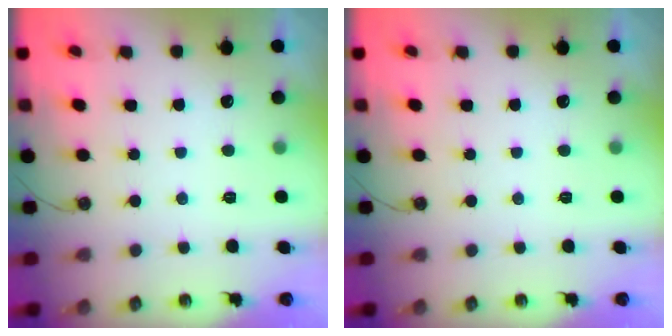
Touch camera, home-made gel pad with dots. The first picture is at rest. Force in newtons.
{"total": 0.0}